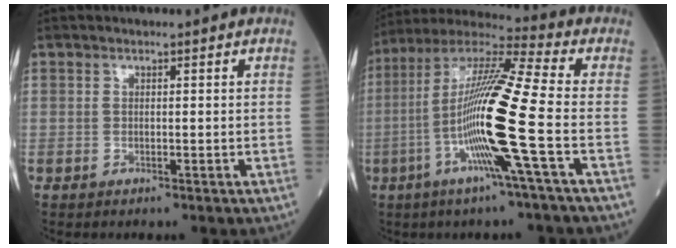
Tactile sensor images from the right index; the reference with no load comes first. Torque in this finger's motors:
{"motor_torque": [1.36, -0.78, 1.06, 0.21]}